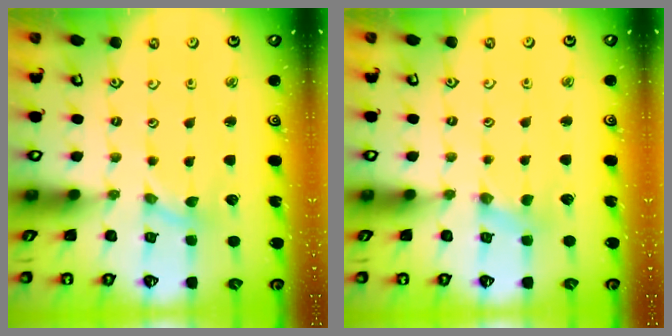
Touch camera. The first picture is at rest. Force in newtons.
{"total": 1.4, "press": 1.4, "slide": 0.2}